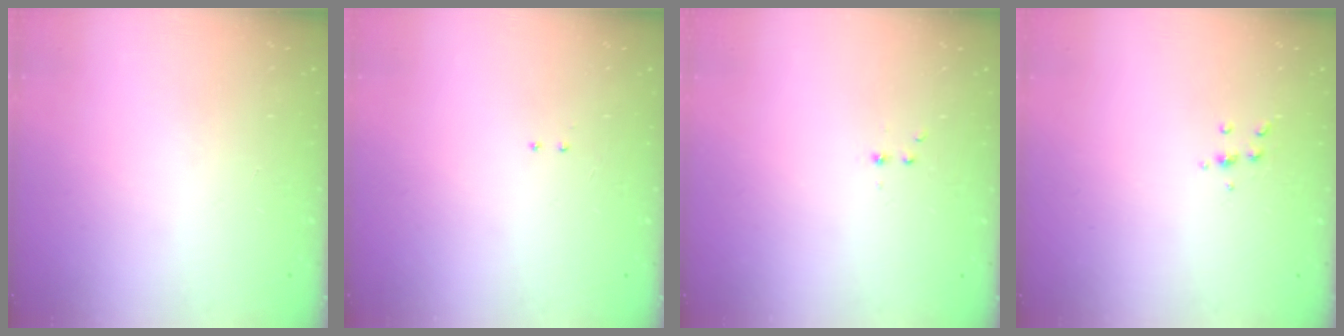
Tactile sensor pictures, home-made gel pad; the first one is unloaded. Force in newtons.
{"total": 2.0, "press": 2.0, "slide": 0.4}
{"total": 2.2, "press": 1.9, "slide": 1.2}
{"total": 4.8, "press": 4.8, "slide": 0.5}